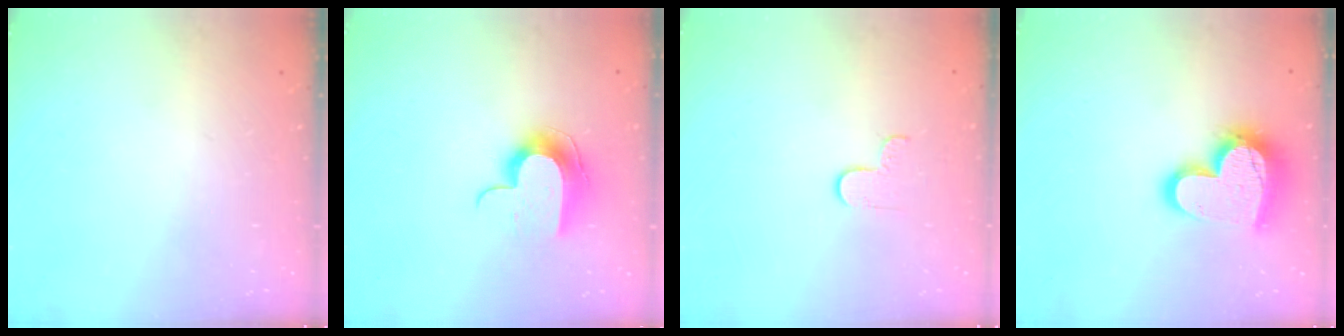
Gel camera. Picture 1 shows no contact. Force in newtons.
{"total": 11.8, "press": 11.8, "slide": 0.7}
{"total": 2.7, "press": 2.6, "slide": 0.4}
{"total": 17.9, "press": 17.9, "slide": 1.5}